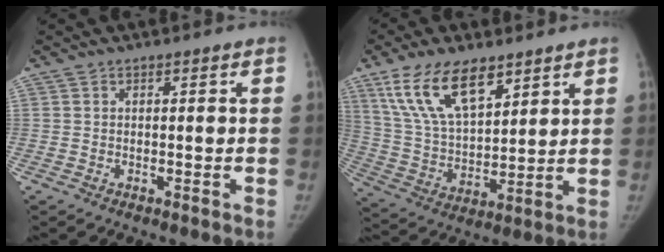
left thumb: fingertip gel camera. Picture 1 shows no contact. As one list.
[{"total": 16.2, "force": [9.7, 7.5, 10.6], "torque": [-0.169, -0.036, 0.192]}]